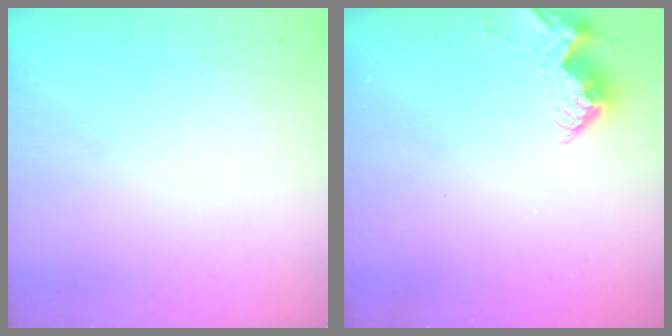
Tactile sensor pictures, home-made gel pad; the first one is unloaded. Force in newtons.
{"total": 10.1, "press": 10.1, "slide": 0.4}